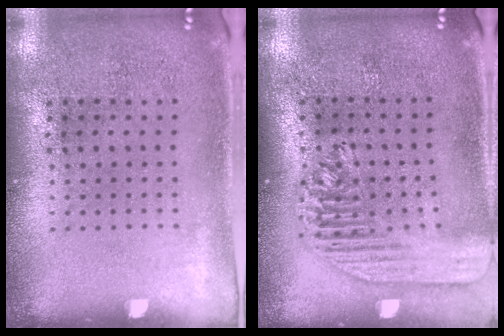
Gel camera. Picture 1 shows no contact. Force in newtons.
{"total": 1.7, "press": 1.5, "slide": 0.7}